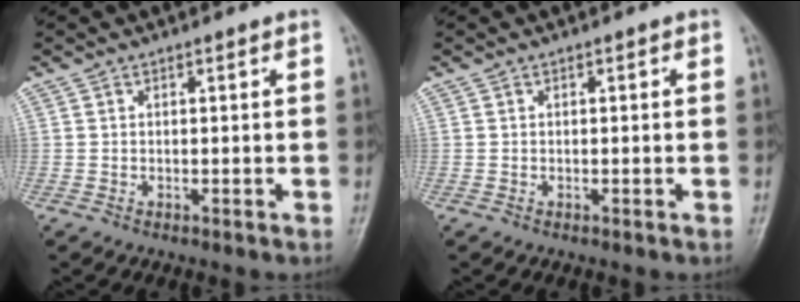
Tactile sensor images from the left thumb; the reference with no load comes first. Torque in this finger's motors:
{"motor_torque": [0.00, 0.00, -0.01, 0.01, 0.00]}